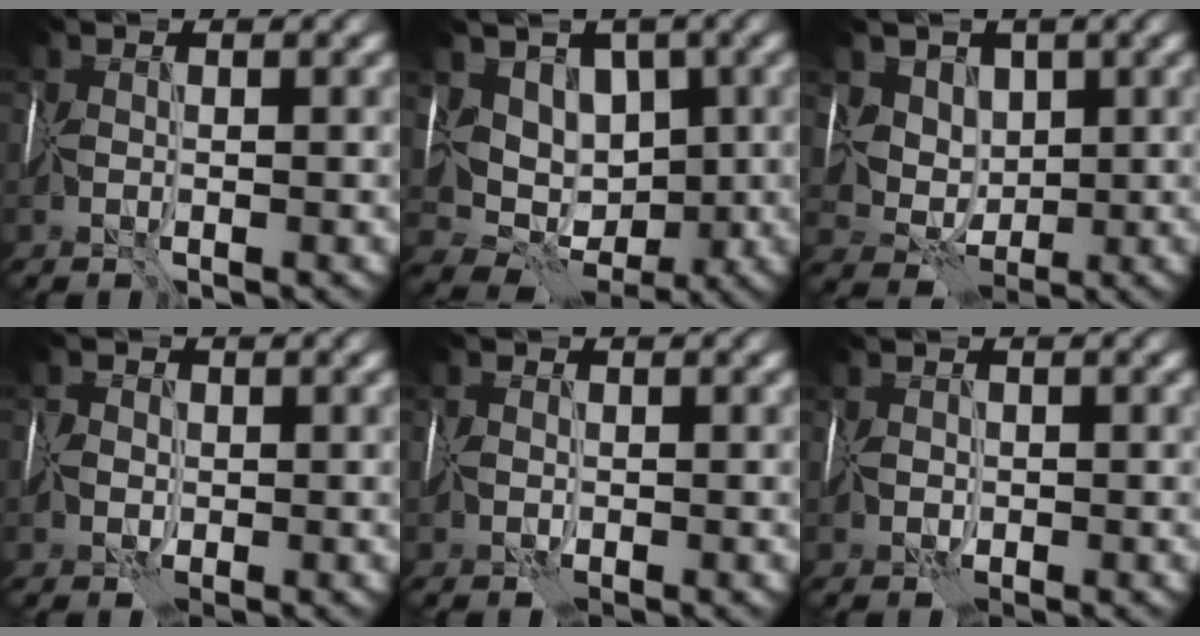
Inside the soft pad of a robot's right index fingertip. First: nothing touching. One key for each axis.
{"total": 6.4, "fx": 1.8, "fy": 5.2, "fz": 3.3, "tx": -0.028, "ty": 0.000, "tz": 0.025}
{"total": 3.9, "fx": 2.0, "fy": 3.2, "fz": 0.9, "tx": -0.019, "ty": -0.006, "tz": 0.043}
{"total": 1.1, "fx": 0.1, "fy": 1.1, "fz": -0.3, "tx": 0.015, "ty": 0.005, "tz": -0.002}
{"total": 0.5, "fx": 0.1, "fy": 0.3, "fz": -0.5, "tx": 0.011, "ty": 0.004, "tz": -0.003}
{"total": 0.6, "fx": 0.1, "fy": 0.2, "fz": -0.5, "tx": 0.011, "ty": 0.002, "tz": -0.002}